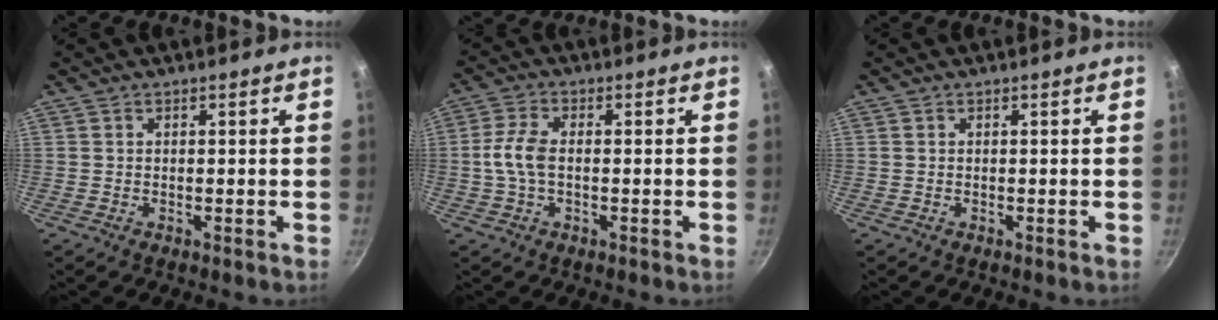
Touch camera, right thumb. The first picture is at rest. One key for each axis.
{"total": 5.7, "fx": -0.4, "fy": 3.1, "fz": 4.8, "tx": -0.105, "ty": 0.016, "tz": -0.013}
{"total": 0.0}